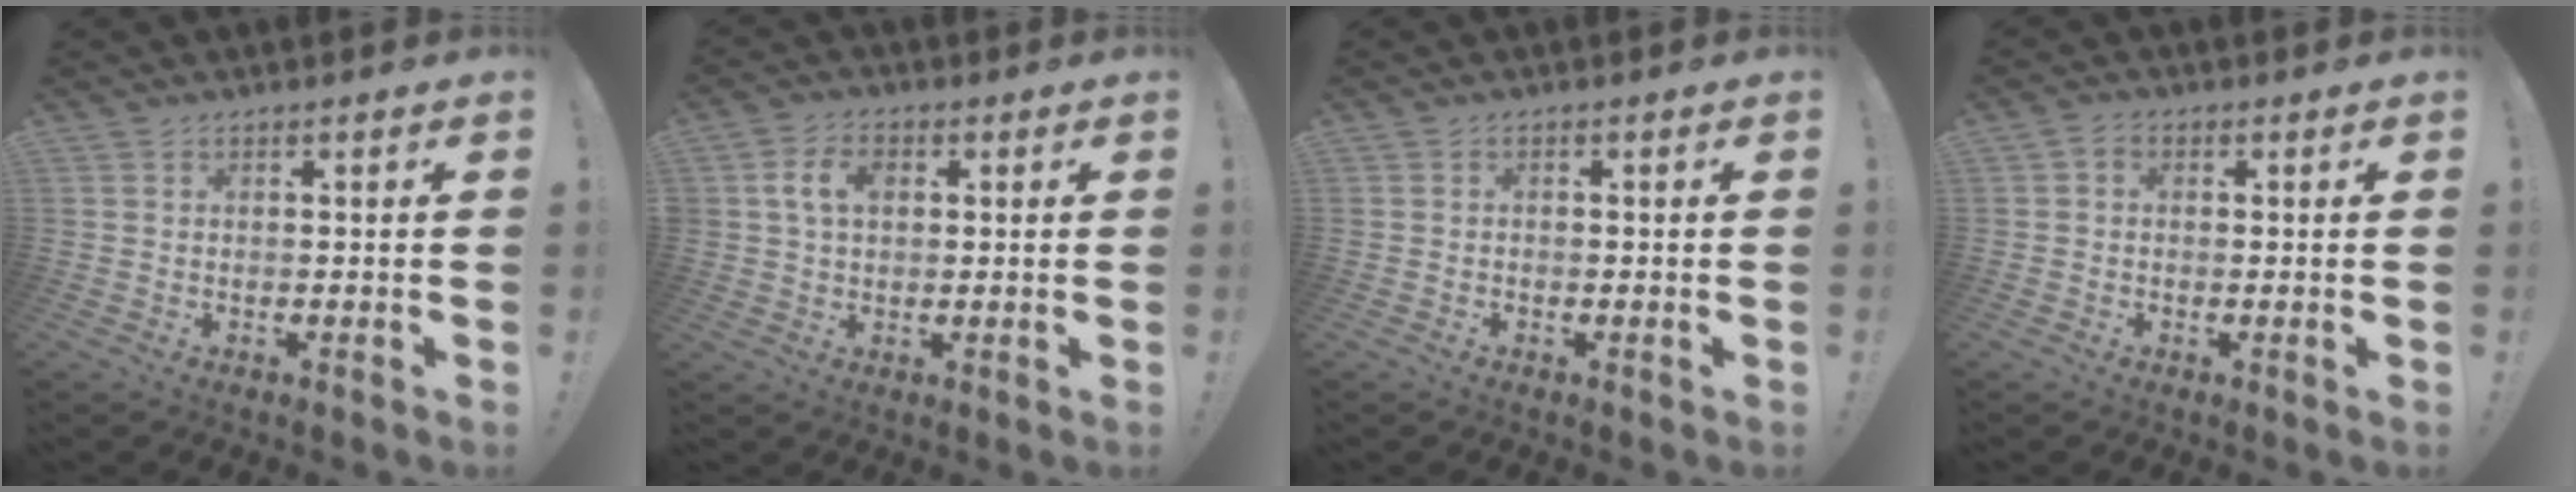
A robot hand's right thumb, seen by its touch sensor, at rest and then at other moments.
{"total": 7.0, "force": [1.6, 4.9, 4.7], "torque": [-0.077, 0.011, 0.028]}
{"total": 0.9, "force": [-0.8, 0.4, 0.1], "torque": [-0.014, 0.007, -0.011]}
{"total": 1.9, "force": [-0.4, 1.5, 0.9], "torque": [-0.030, 0.011, -0.006]}